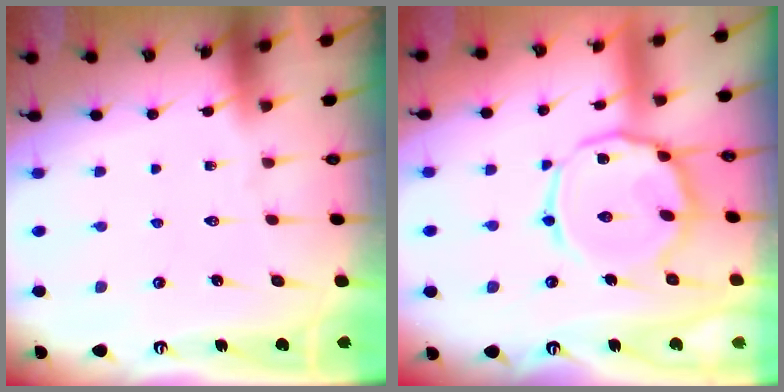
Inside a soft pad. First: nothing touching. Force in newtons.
{"total": 14.2, "press": 14.2, "slide": 1.1}